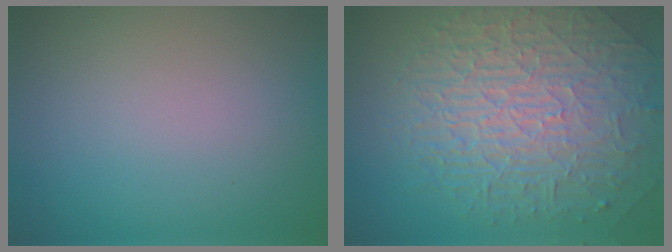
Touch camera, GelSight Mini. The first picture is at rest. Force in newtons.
{"total": 9.7, "press": 6.2, "slide": 7.5}